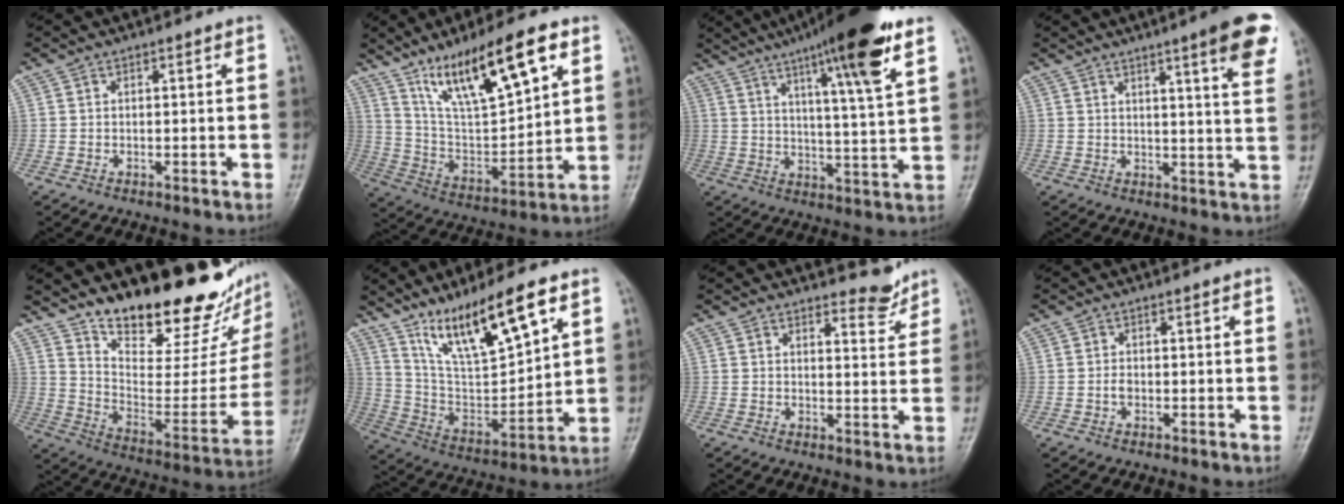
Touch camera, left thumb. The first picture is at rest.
{"total": 19.4, "force": [10.9, 5.5, 15.0], "torque": [-0.232, -0.035, 0.208]}
{"total": 17.8, "force": [10.3, 1.6, 14.4], "torque": [-0.215, -0.036, 0.156]}
{"total": 12.0, "force": [6.8, 1.3, 9.8], "torque": [-0.111, -0.030, 0.079]}
{"total": 26.6, "force": [20.3, 9.0, 14.7], "torque": [-0.184, -0.117, 0.301]}
{"total": 17.5, "force": [10.9, 4.3, 12.9], "torque": [-0.210, -0.046, 0.216]}
{"total": 3.9, "force": [3.6, 1.3, 0.7], "torque": [0.007, -0.035, 0.049]}
{"total": 1.4, "force": [-0.4, 1.0, 1.0], "torque": [-0.014, 0.007, -0.009]}